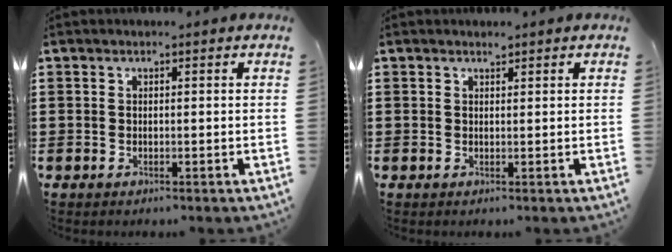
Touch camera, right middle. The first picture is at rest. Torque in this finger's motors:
{"motor_torque": [-0.08, -0.14, 0.09, -0.01]}